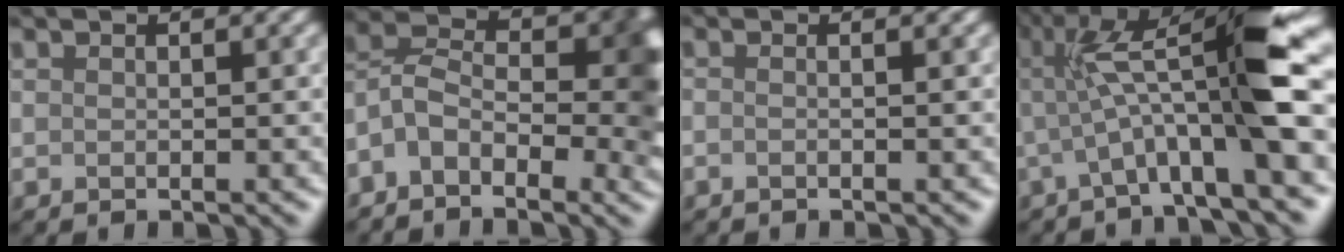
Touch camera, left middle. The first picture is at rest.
{"total": 8.0, "force": [-3.2, 4.7, 5.6], "torque": [-0.084, 0.003, -0.071]}
{"total": 0.8, "force": [-0.5, 0.2, 0.5], "torque": [-0.001, -0.005, -0.017]}
{"total": 10.2, "force": [0.7, 1.7, 10.0], "torque": [-0.178, 0.020, 0.014]}